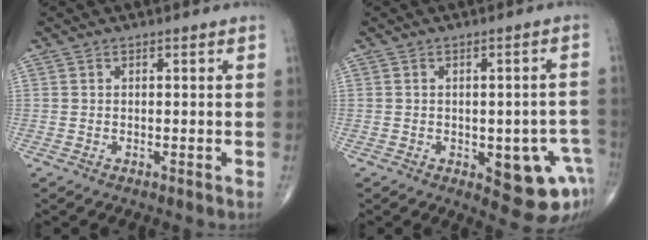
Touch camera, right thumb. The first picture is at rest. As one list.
[{"total": 11.4, "force": [-3.8, 5.1, 9.4], "torque": [-0.081, 0.016, -0.035]}]